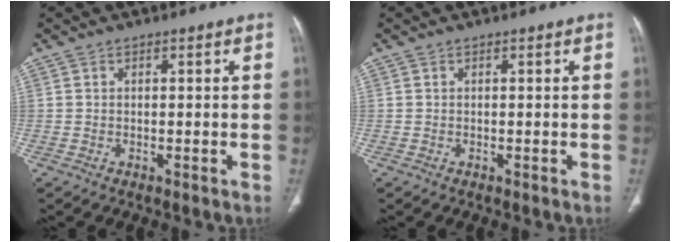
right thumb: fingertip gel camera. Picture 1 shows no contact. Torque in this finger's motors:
{"motor_torque": [0.00, 0.00, -0.05, -0.04, 0.00]}